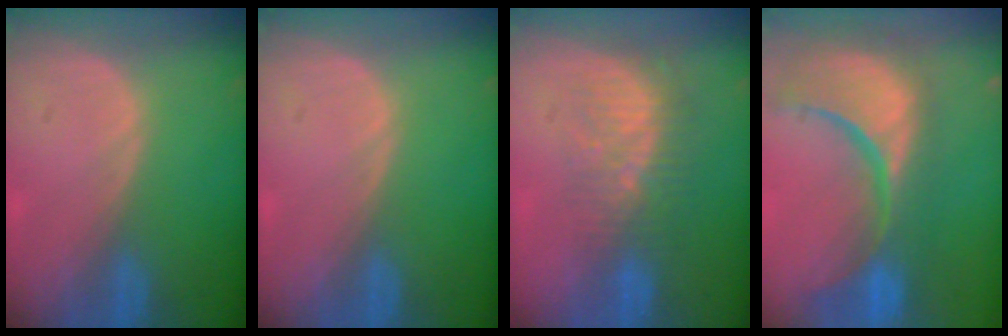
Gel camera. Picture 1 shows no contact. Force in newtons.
{"total": 0.0}
{"total": 8.6, "press": 7.5, "slide": 4.3}
{"total": 15.4, "press": 12.2, "slide": 9.4}